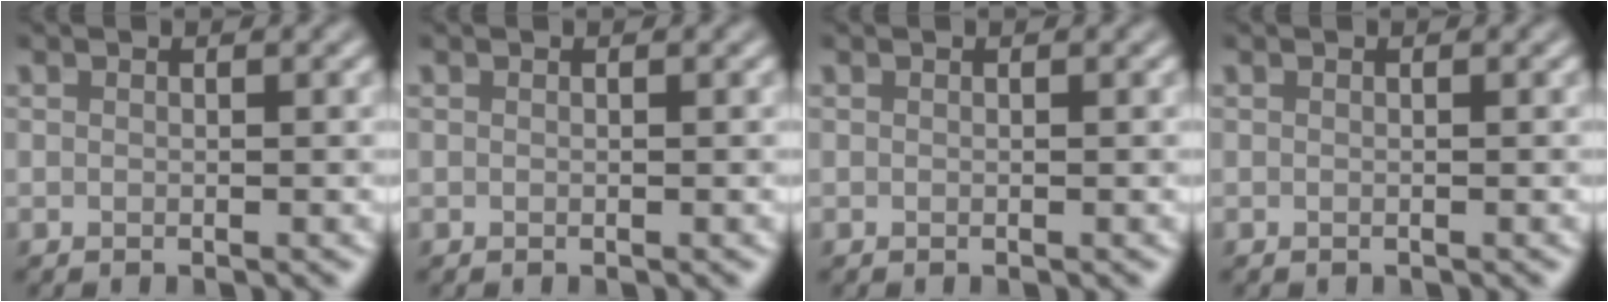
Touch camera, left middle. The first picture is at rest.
{"total": 0.0}
{"total": 0.0}
{"total": 0.0}